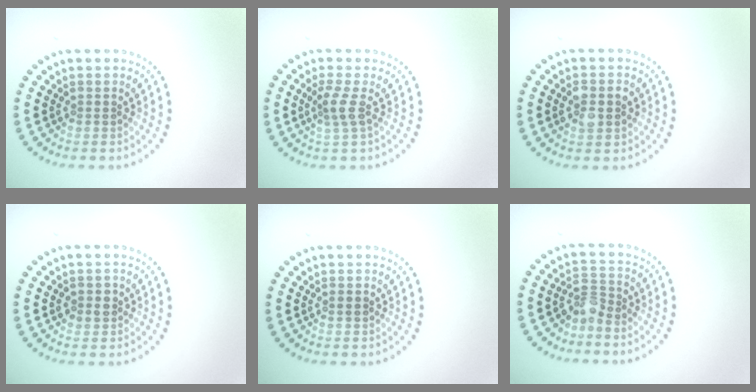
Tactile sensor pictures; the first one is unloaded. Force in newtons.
{"total": 2.0, "press": 1.6, "slide": 1.2}
{"total": 2.8, "press": 2.8, "slide": 0.1}
{"total": 1.5, "press": 1.3, "slide": 0.6}
{"total": 0.8, "press": 0.8, "slide": 0.1}
{"total": 2.0, "press": 1.5, "slide": 1.3}